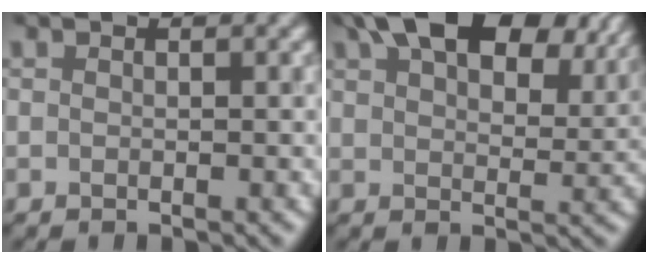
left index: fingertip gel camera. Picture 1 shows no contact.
{"total": 13.3, "force": [8.3, 6.2, 8.3], "torque": [-0.134, 0.024, 0.134]}